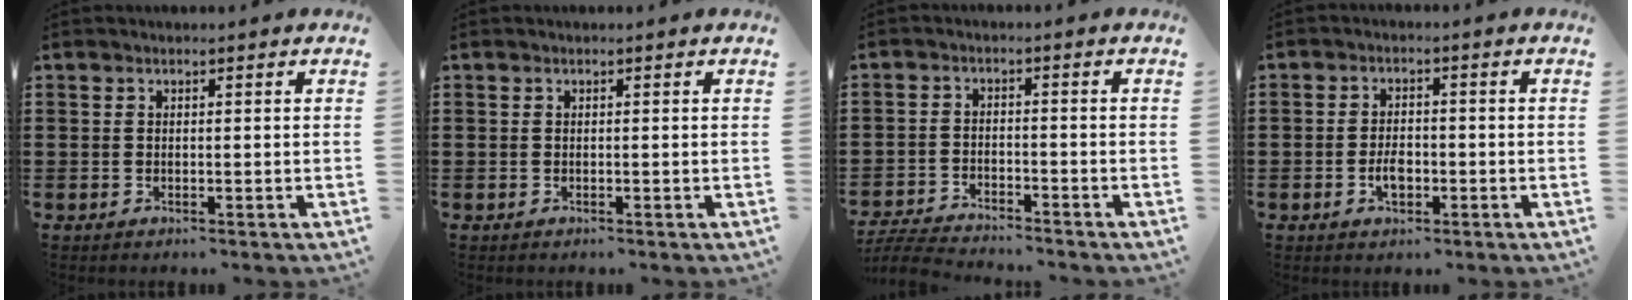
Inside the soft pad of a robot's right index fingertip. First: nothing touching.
{"total": 0.0}
{"total": 4.7, "force": [-4.7, 0.3, 0.8], "torque": [-0.033, -0.005, -0.098]}
{"total": 3.1, "force": [-1.1, 1.6, 2.5], "torque": [-0.047, 0.001, -0.018]}